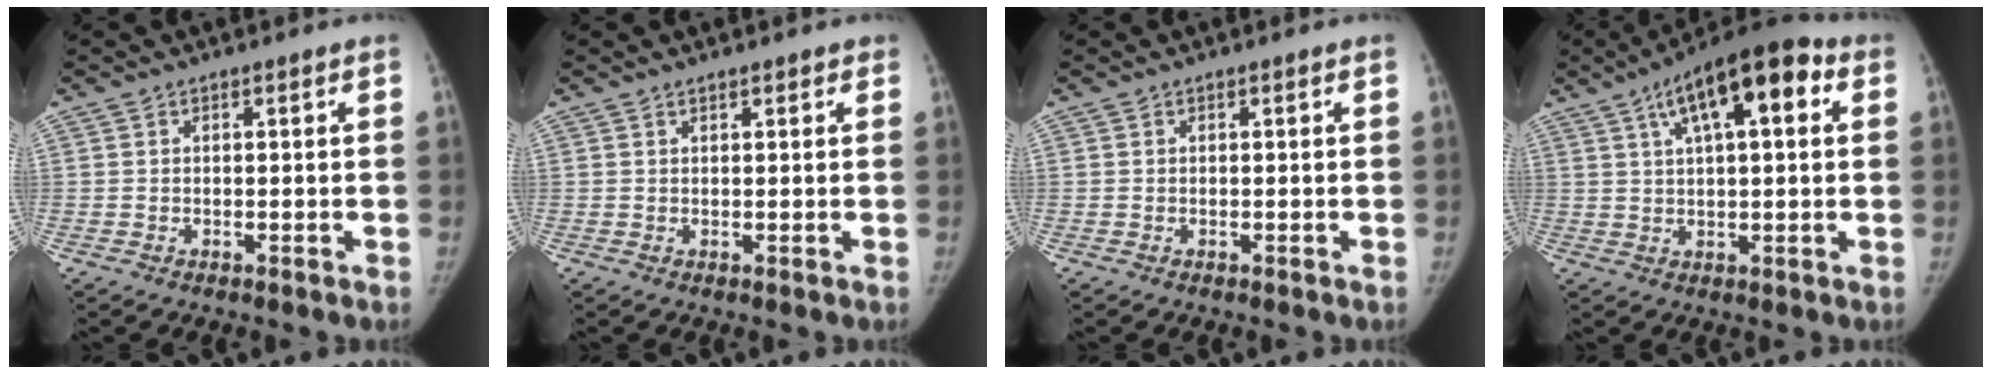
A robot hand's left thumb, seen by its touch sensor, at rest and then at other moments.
{"total": 1.1, "force": [0.9, 0.5, 0.4], "torque": [-0.003, -0.004, 0.010]}
{"total": 0.0}
{"total": 15.0, "force": [5.8, 5.7, 12.6], "torque": [-0.174, 0.017, 0.082]}